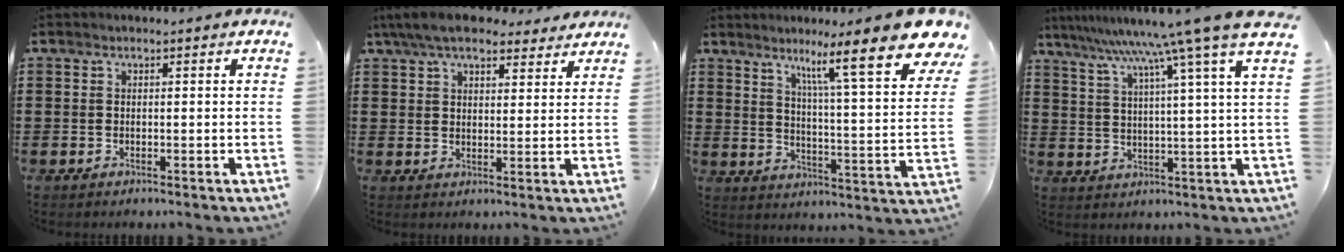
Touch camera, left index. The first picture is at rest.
{"total": 7.4, "force": [6.2, 2.1, 3.4], "torque": [-0.085, -0.007, 0.117]}
{"total": 13.0, "force": [9.3, 0.6, 9.0], "torque": [-0.151, -0.062, 0.139]}
{"total": 10.0, "force": [8.0, -2.1, 5.6], "torque": [-0.134, -0.053, 0.123]}